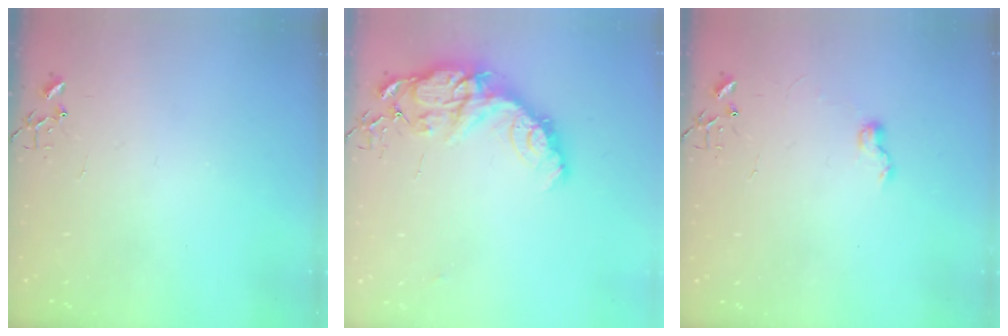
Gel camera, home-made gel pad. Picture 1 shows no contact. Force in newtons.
{"total": 17.2, "press": 17.1, "slide": 1.2}
{"total": 6.2, "press": 6.1, "slide": 0.7}